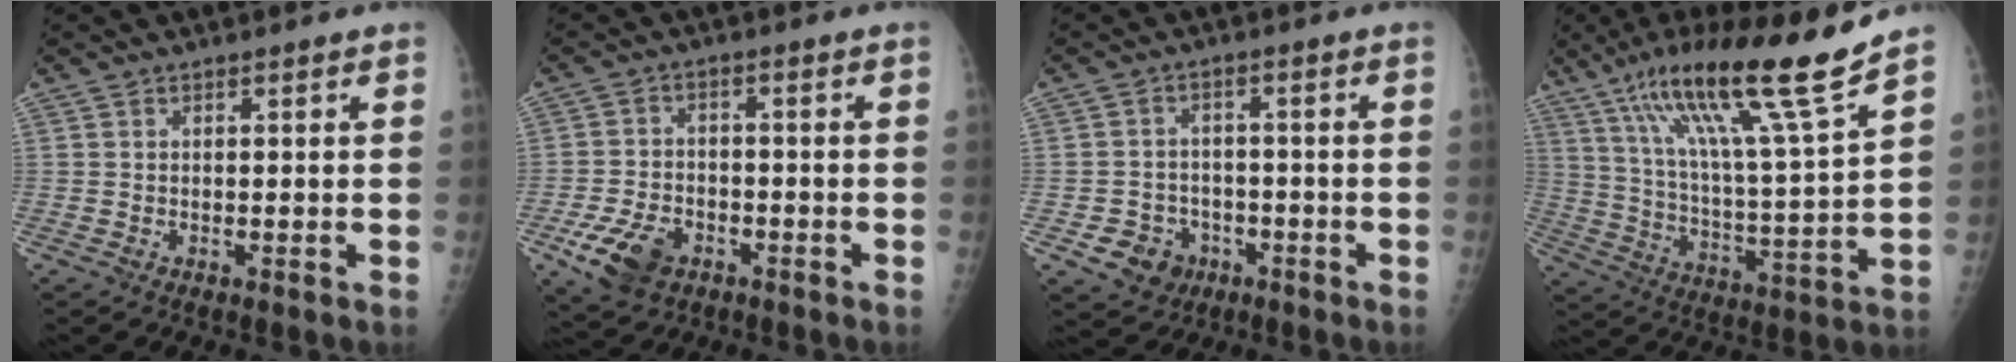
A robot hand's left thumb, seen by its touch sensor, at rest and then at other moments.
{"total": 8.7, "force": [-4.2, 5.7, 5.1], "torque": [-0.092, 0.013, -0.069]}
{"total": 6.6, "force": [-3.0, 5.6, 1.7], "torque": [-0.008, 0.021, -0.039]}
{"total": 20.3, "force": [14.2, 0.3, 14.5], "torque": [-0.231, -0.061, 0.245]}